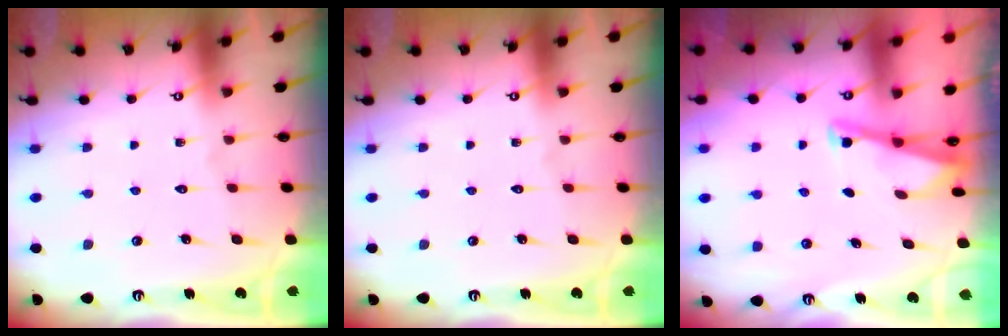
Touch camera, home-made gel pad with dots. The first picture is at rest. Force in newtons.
{"total": 0.0}
{"total": 2.8, "press": 2.7, "slide": 0.3}